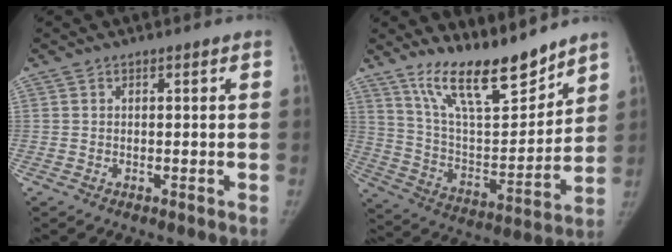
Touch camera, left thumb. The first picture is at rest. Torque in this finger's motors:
{"motor_torque": [0.32, 0.16, 1.37, -1.40, 0.06]}